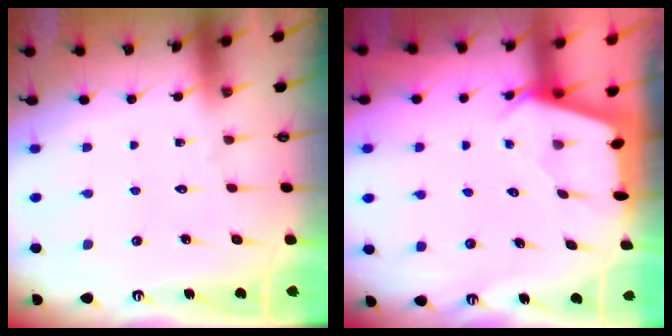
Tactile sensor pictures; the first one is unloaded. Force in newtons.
{"total": 2.5, "press": 2.5, "slide": 0.2}